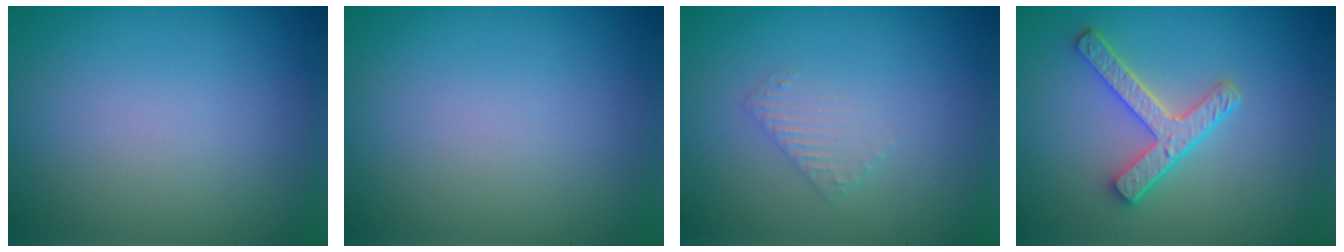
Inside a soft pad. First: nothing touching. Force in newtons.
{"total": 0.0}
{"total": 1.3, "press": 1.3, "slide": 0.3}
{"total": 3.7, "press": 3.2, "slide": 2.0}